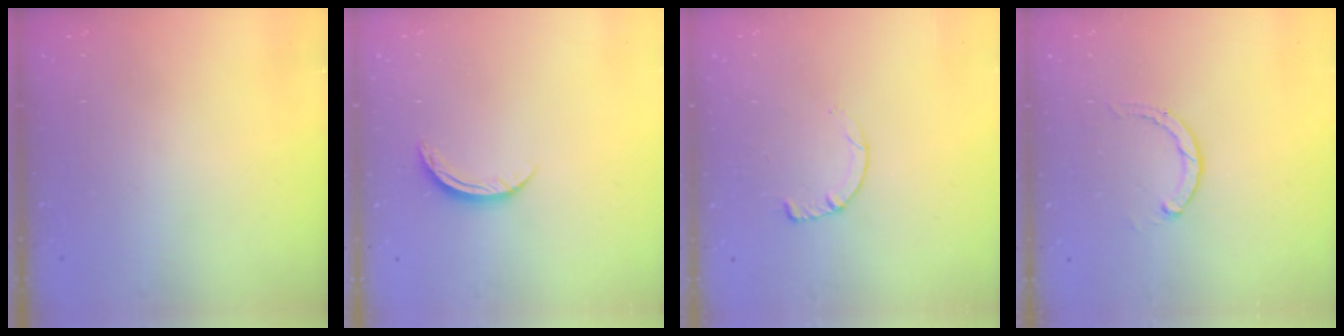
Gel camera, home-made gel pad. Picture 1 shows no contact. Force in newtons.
{"total": 4.9, "press": 4.8, "slide": 0.6}
{"total": 3.4, "press": 3.4, "slide": 0.4}
{"total": 2.8, "press": 2.8, "slide": 0.5}